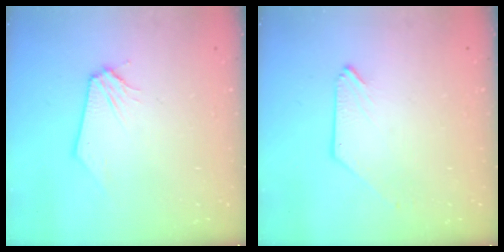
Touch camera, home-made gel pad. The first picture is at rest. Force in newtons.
{"total": 0.0}